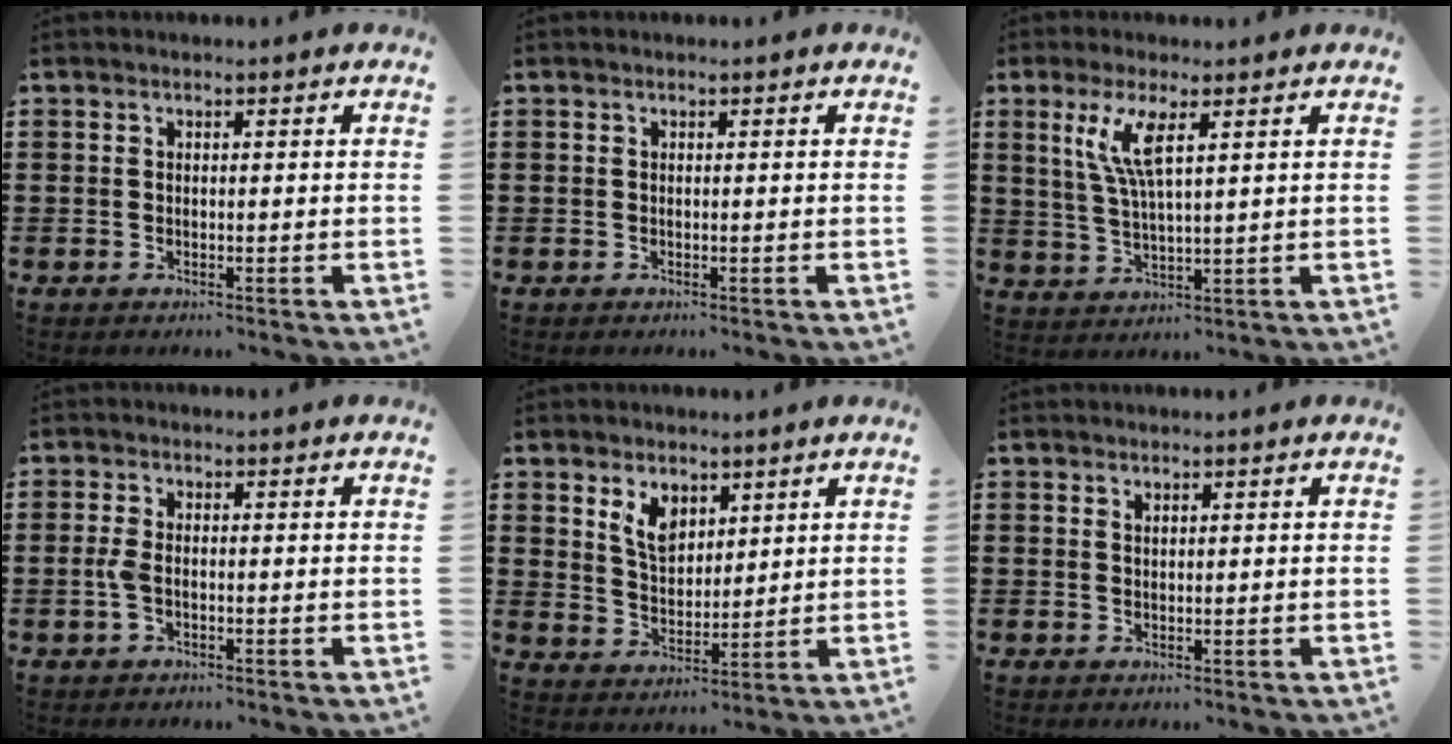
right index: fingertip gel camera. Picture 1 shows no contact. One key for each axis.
{"total": 0.0}
{"total": 6.2, "fx": 2.6, "fy": 1.3, "fz": 5.5, "tx": -0.118, "ty": 0.002, "tz": 0.042}
{"total": 2.8, "fx": -0.5, "fy": 1.4, "fz": 2.4, "tx": -0.061, "ty": -0.004, "tz": -0.014}
{"total": 5.5, "fx": 3.2, "fy": 3.3, "fz": 3.0, "tx": -0.072, "ty": 0.007, "tz": 0.059}
{"total": 0.9, "fx": 0.7, "fy": 0.4, "fz": 0.2, "tx": -0.007, "ty": 0.002, "tz": 0.013}